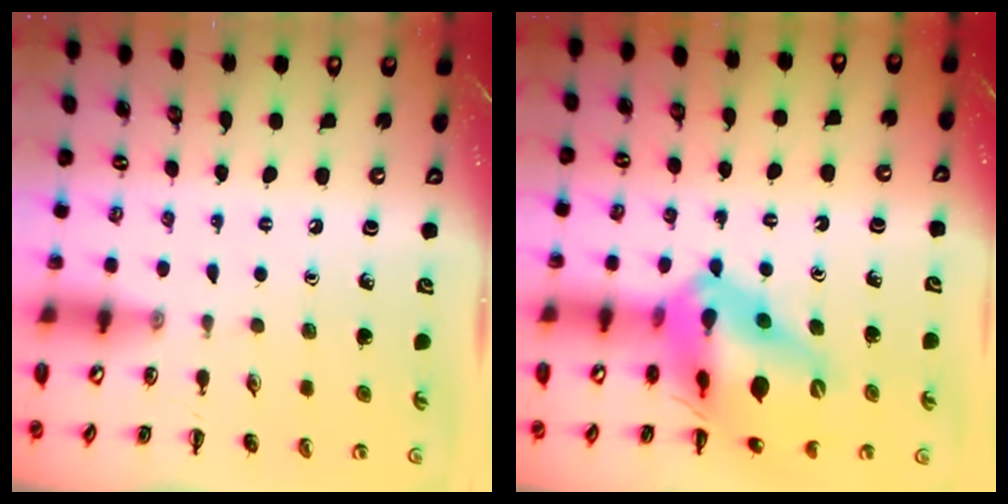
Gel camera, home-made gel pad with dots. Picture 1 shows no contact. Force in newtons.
{"total": 20.0, "press": 19.5, "slide": 4.4}